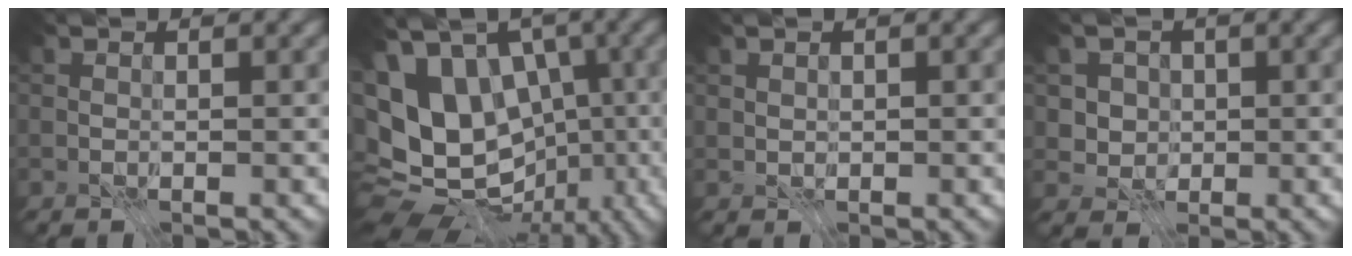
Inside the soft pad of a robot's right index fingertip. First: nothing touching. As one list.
[{"total": 14.2, "force": [1.2, 10.8, 9.2], "torque": [-0.170, 0.020, 0.032]}, {"total": 0.6, "force": [0.4, 0.4, 0.2], "torque": [-0.005, 0.000, 0.008]}, {"total": 2.9, "force": [0.5, 2.7, 0.8], "torque": [-0.019, -0.008, 0.014]}]